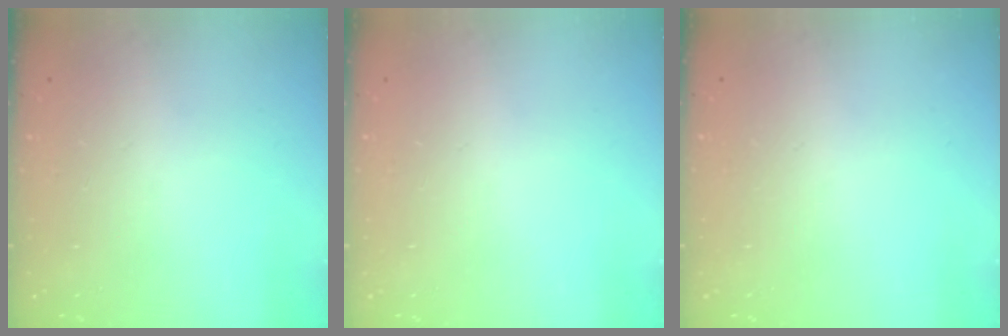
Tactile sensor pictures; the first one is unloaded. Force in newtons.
{"total": 0.0}
{"total": 0.0}